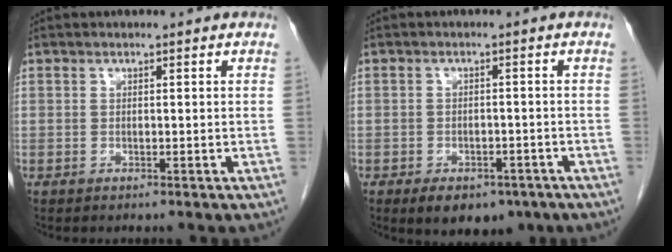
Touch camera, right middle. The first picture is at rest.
{"total": 8.0, "force": [-5.3, 4.5, 3.9], "torque": [-0.046, 0.004, -0.070]}